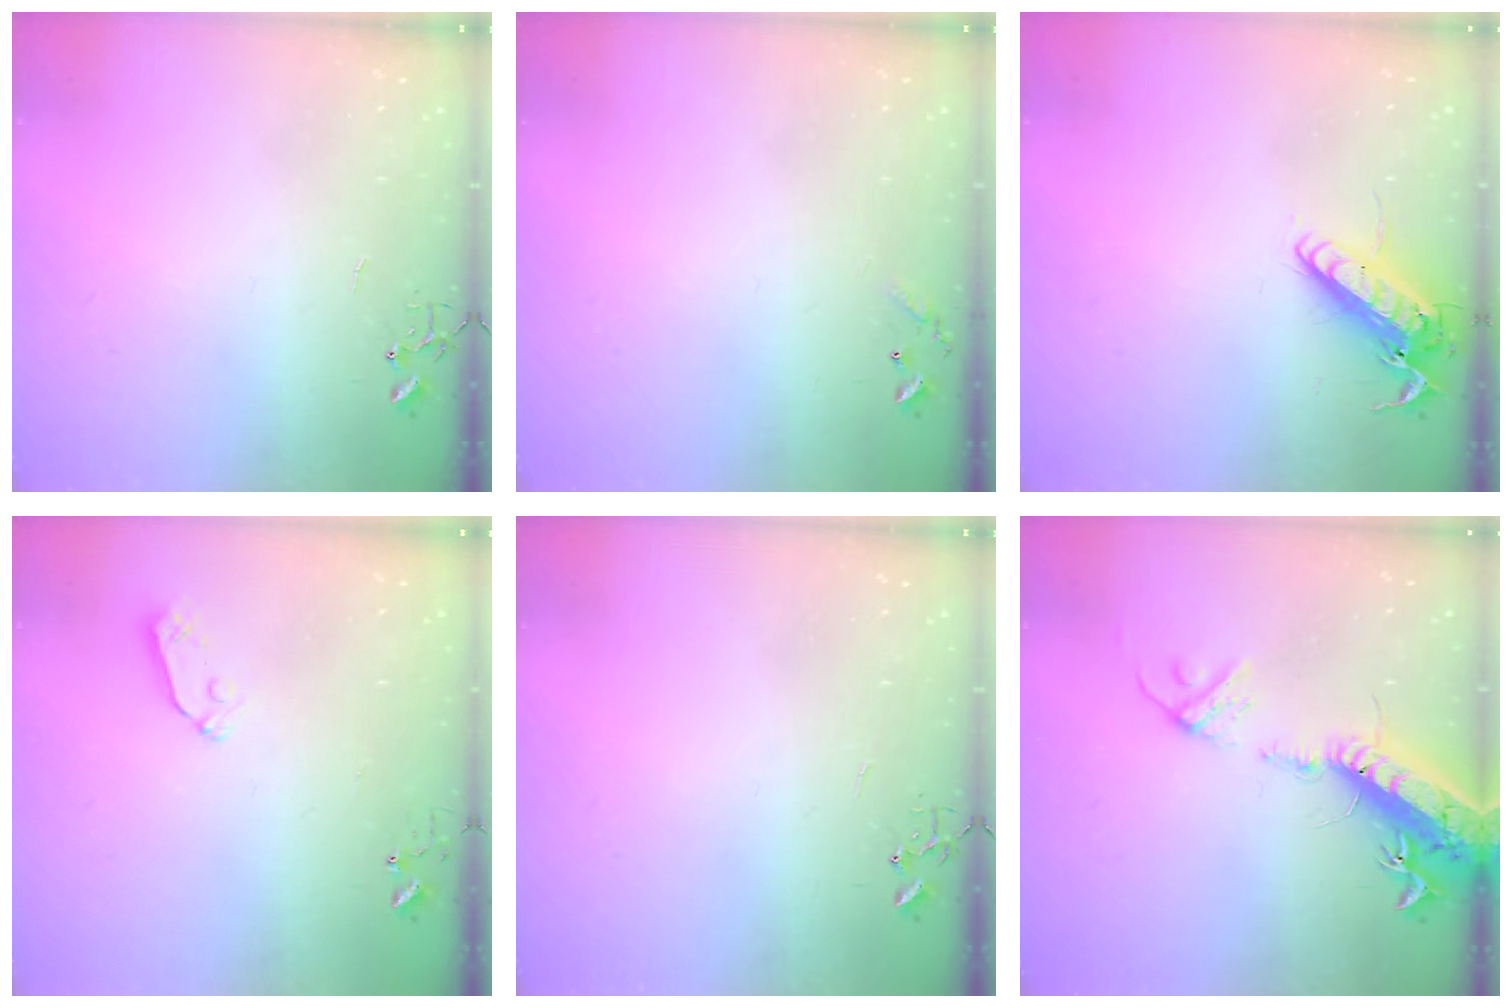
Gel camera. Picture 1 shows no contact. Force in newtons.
{"total": 6.6, "press": 6.6, "slide": 0.5}
{"total": 13.8, "press": 13.7, "slide": 2.0}
{"total": 3.7, "press": 3.6, "slide": 0.5}
{"total": 0.0}
{"total": 20.7, "press": 20.1, "slide": 4.8}